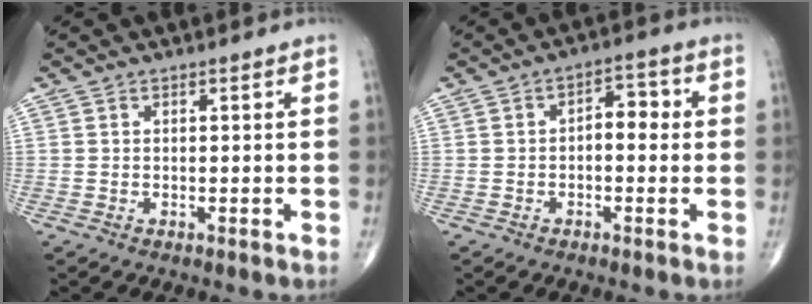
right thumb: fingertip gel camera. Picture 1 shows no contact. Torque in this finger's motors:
{"motor_torque": [0.22, 0.41, 0.51, 0.02, 0.08]}